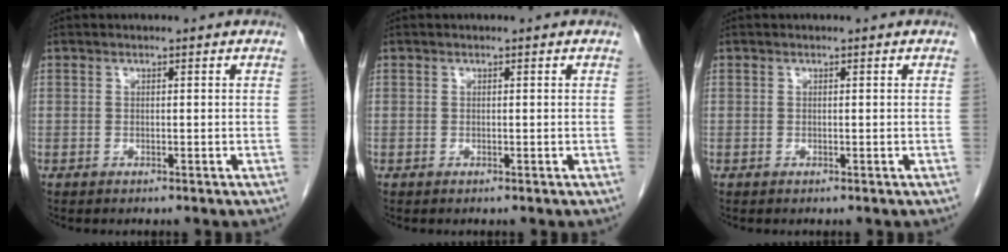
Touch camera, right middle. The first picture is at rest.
{"total": 0.0}
{"total": 0.0}